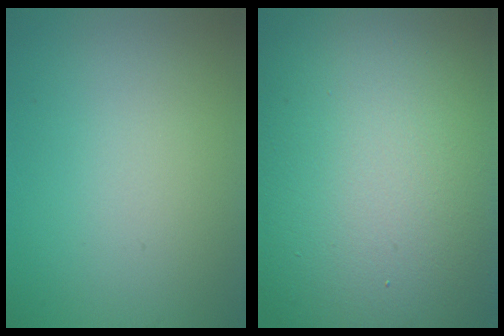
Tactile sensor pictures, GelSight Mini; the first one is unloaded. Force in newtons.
{"total": 21.6, "press": 21.6, "slide": 0.7}